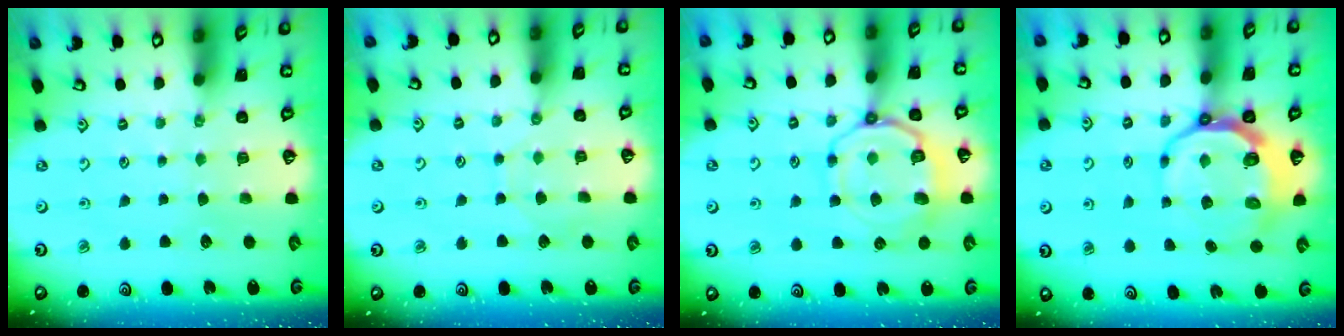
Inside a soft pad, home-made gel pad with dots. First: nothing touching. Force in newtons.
{"total": 3.0, "press": 2.9, "slide": 0.4}
{"total": 11.7, "press": 11.7, "slide": 1.1}
{"total": 10.0, "press": 9.1, "slide": 4.0}